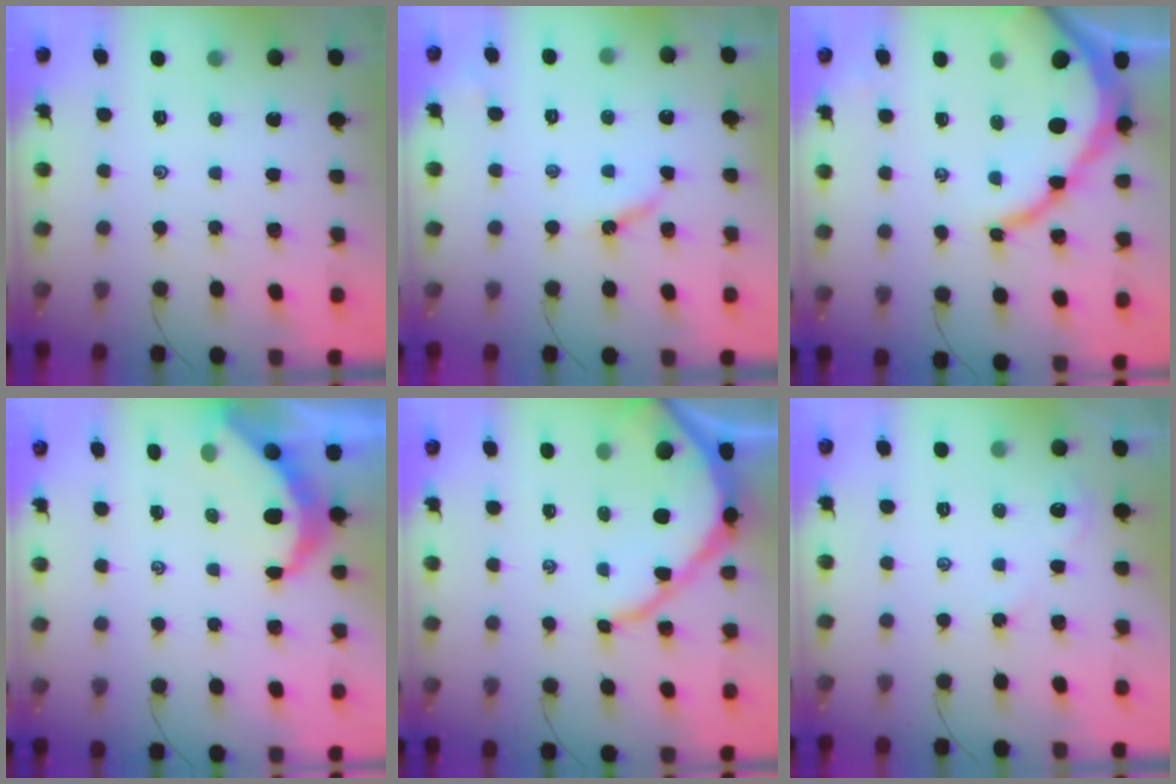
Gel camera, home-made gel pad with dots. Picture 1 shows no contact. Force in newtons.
{"total": 5.5, "press": 5.5, "slide": 0.3}
{"total": 12.2, "press": 12.1, "slide": 1.3}
{"total": 6.8, "press": 6.8, "slide": 0.4}
{"total": 9.1, "press": 9.0, "slide": 0.7}
{"total": 1.4, "press": 1.3, "slide": 0.4}